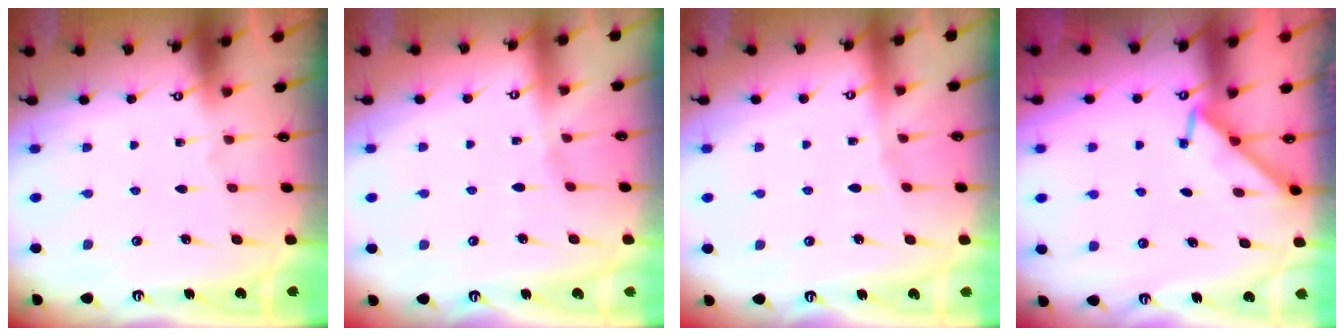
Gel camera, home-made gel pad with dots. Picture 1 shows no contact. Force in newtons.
{"total": 1.7, "press": 1.7, "slide": 0.4}
{"total": 4.0, "press": 3.9, "slide": 0.7}
{"total": 3.3, "press": 3.2, "slide": 0.6}